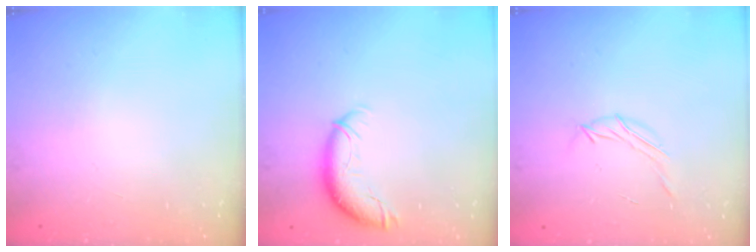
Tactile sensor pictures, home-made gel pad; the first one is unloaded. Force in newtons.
{"total": 9.9, "press": 9.9, "slide": 1.3}
{"total": 5.5, "press": 5.4, "slide": 1.2}